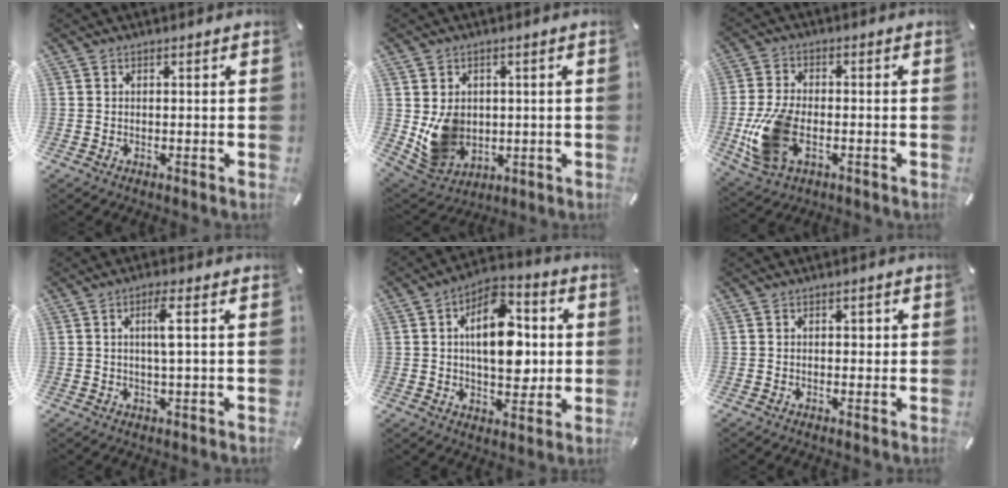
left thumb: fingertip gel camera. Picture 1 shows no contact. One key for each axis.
{"total": 8.9, "fx": 0.6, "fy": 8.2, "fz": 3.4, "tx": -0.070, "ty": -0.009, "tz": 0.016}
{"total": 12.6, "fx": -3.4, "fy": 7.6, "fz": 9.5, "tx": -0.211, "ty": -0.003, "tz": -0.056}
{"total": 4.7, "fx": 0.7, "fy": 0.5, "fz": 4.7, "tx": -0.091, "ty": 0.000, "tz": 0.007}
{"total": 15.3, "fx": 1.8, "fy": 9.1, "fz": 12.1, "tx": -0.187, "ty": -0.002, "tz": 0.031}
{"total": 1.4, "fx": 0.1, "fy": 1.1, "fz": 1.0, "tx": -0.011, "ty": 0.003, "tz": -0.003}